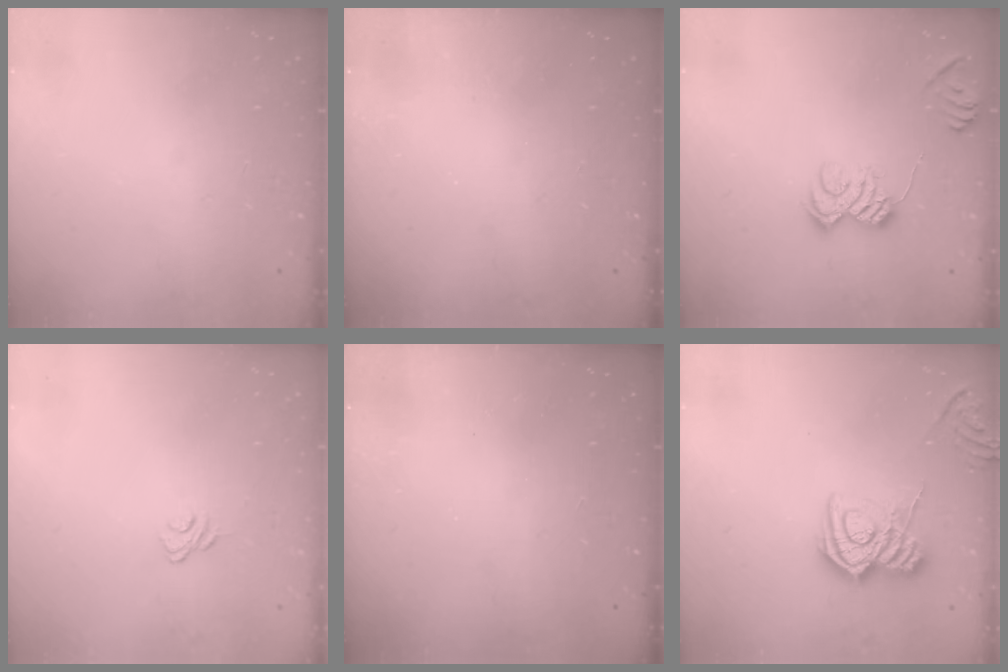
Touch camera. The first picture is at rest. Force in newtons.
{"total": 2.6, "press": 2.5, "slide": 0.8}
{"total": 8.4, "press": 8.3, "slide": 1.2}
{"total": 3.2, "press": 3.0, "slide": 1.2}
{"total": 2.3, "press": 2.2, "slide": 0.8}
{"total": 11.6, "press": 11.6, "slide": 0.6}